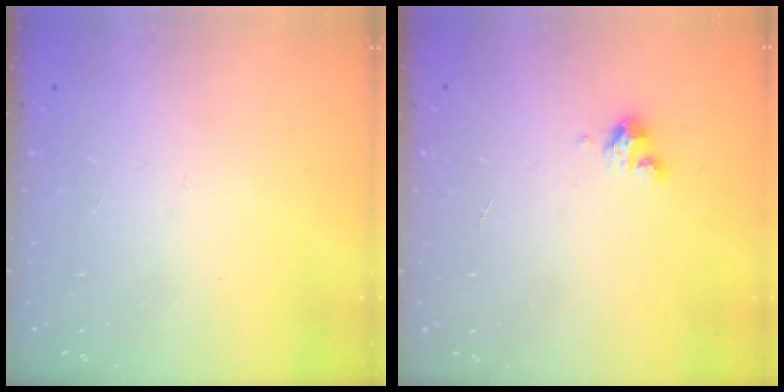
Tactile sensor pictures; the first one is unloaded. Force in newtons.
{"total": 2.8, "press": 2.8, "slide": 0.2}